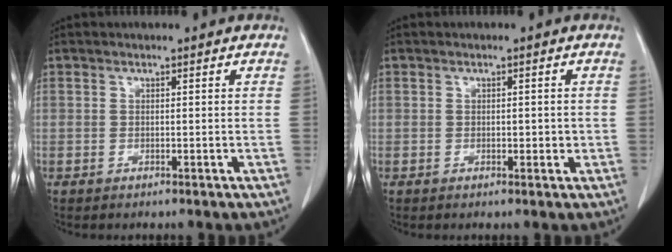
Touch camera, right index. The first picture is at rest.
{"total": 1.5, "force": [-0.1, 0.8, 1.3], "torque": [-0.018, 0.000, 0.001]}